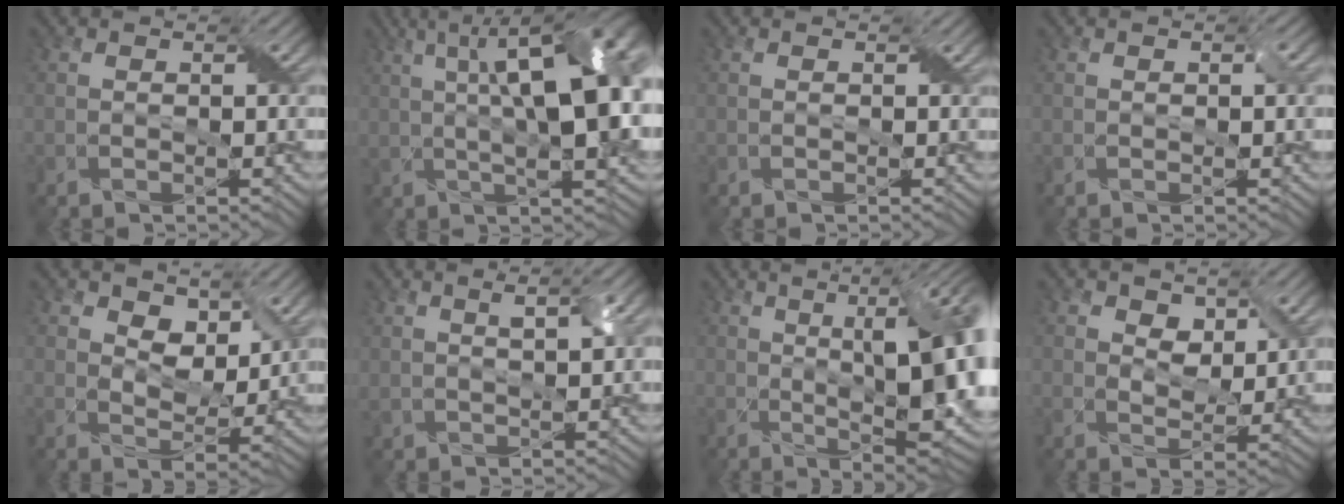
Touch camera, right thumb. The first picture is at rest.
{"total": 16.1, "force": [2.8, 6.0, 14.6], "torque": [-0.204, 0.032, 0.029]}
{"total": 0.0}
{"total": 1.3, "force": [0.1, 0.6, 1.1], "torque": [-0.017, 0.001, 0.004]}
{"total": 5.7, "force": [3.0, 3.4, 3.5], "torque": [-0.069, -0.009, 0.043]}
{"total": 4.0, "force": [1.7, 1.1, 3.4], "torque": [-0.066, 0.005, 0.031]}
{"total": 18.0, "force": [2.5, 6.7, 16.5], "torque": [-0.219, 0.029, 0.050]}
{"total": 4.3, "force": [2.1, 2.7, 2.7], "torque": [-0.055, -0.005, 0.031]}